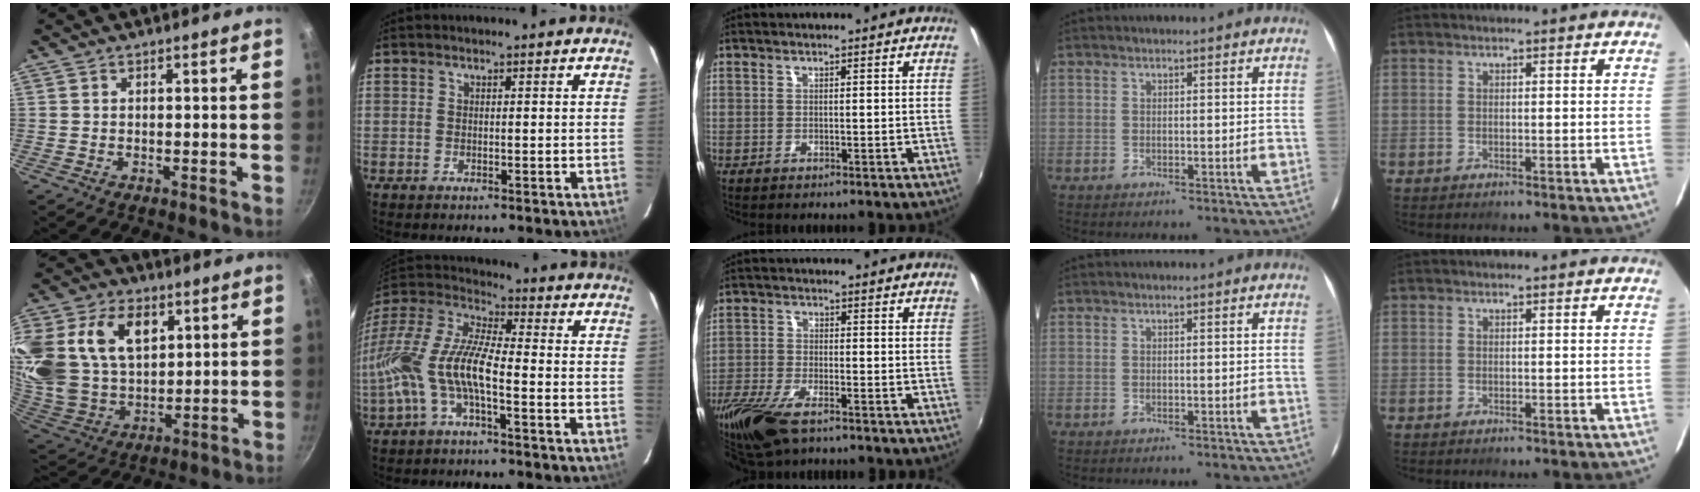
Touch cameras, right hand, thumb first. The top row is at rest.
{"thumb": {"total": 27.6, "force": [10.1, 18.8, 17.5], "torque": [-0.384, 0.019, 0.194]}, "index": {"total": 15.9, "force": [-4.9, 5.1, 14.3], "torque": [-0.297, -0.003, -0.105]}, "middle": {"total": 12.4, "force": [-8.6, 4.3, 7.8], "torque": [-0.188, -0.041, -0.166]}}